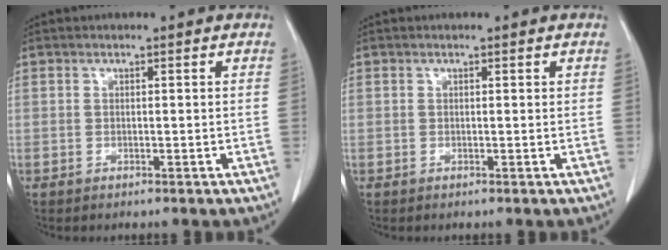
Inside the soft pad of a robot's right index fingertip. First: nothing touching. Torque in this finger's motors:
{"motor_torque": [-0.13, 0.07, -0.04, -0.01]}